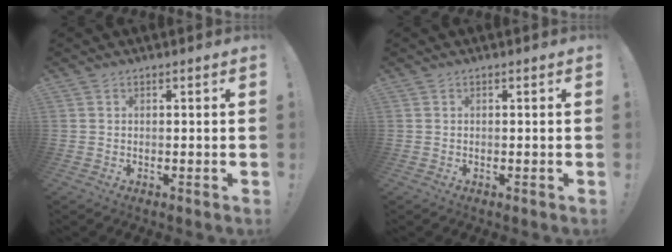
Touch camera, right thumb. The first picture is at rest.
{"total": 0.0}